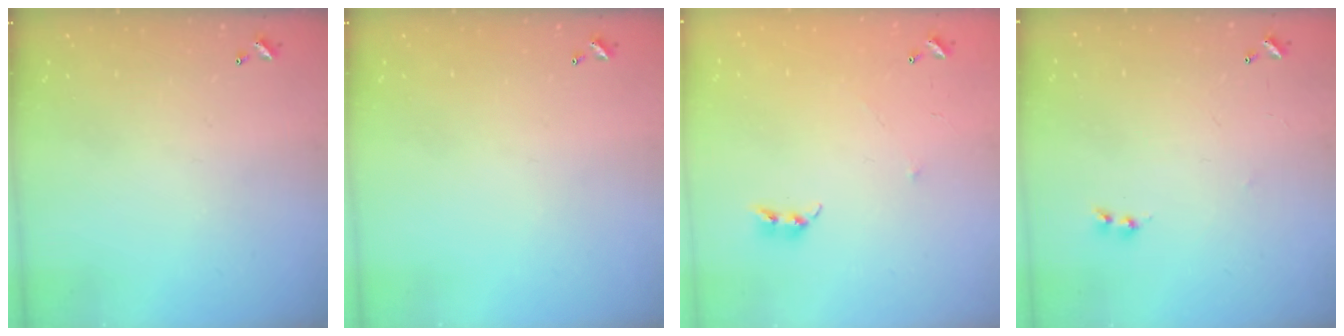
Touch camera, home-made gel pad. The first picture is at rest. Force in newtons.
{"total": 0.0}
{"total": 6.4, "press": 6.4, "slide": 0.6}
{"total": 1.8, "press": 1.8, "slide": 0.3}